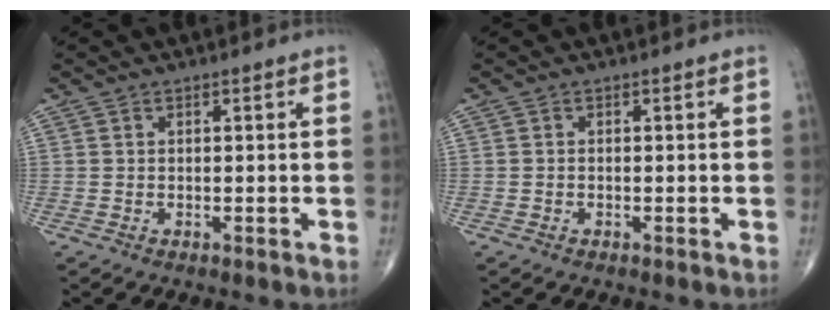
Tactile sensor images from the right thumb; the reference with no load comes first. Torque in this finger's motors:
{"motor_torque": [-0.27, 0.13, -0.19, -0.17, -0.02]}